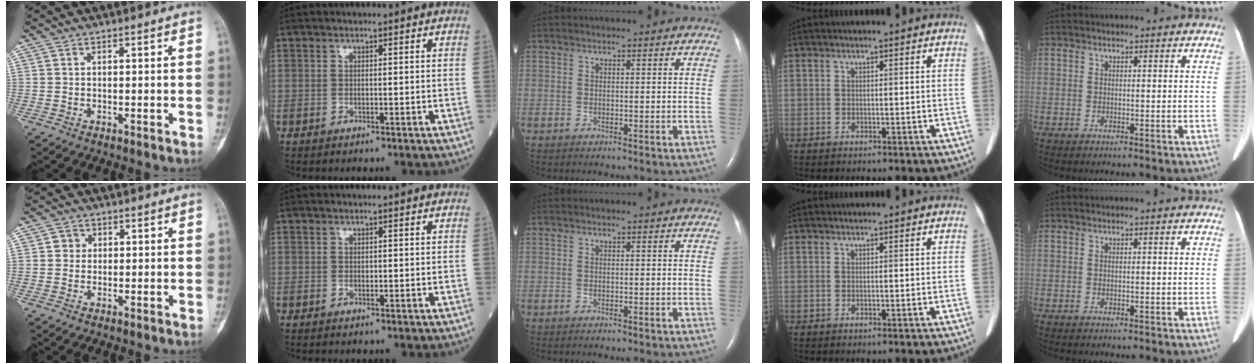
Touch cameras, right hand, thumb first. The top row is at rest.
{"thumb": {"total": 2.1, "force": [0.4, 2.0, 0.5], "torque": [0.004, 0.004, 0.001]}}